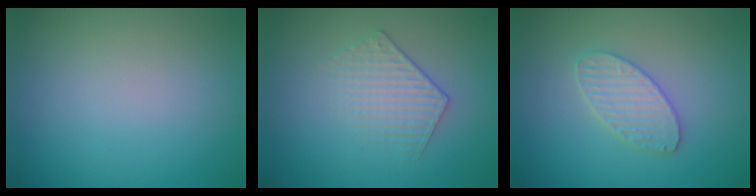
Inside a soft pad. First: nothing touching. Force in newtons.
{"total": 1.9, "press": 1.4, "slide": 1.3}
{"total": 3.0, "press": 3.0, "slide": 0.2}